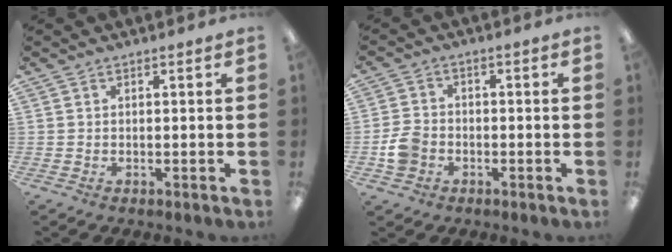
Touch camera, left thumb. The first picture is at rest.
{"total": 5.3, "force": [-1.9, 4.2, 2.6], "torque": [-0.054, 0.012, -0.036]}